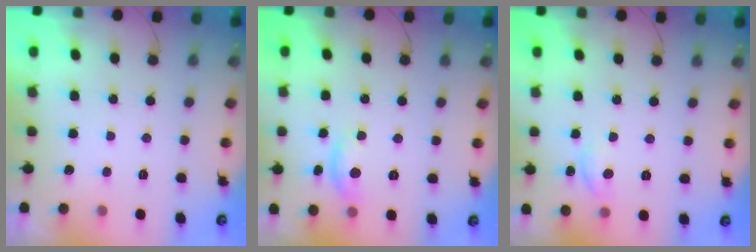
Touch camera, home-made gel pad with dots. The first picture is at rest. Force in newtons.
{"total": 7.3, "press": 7.3, "slide": 0.1}
{"total": 6.2, "press": 6.2, "slide": 0.6}